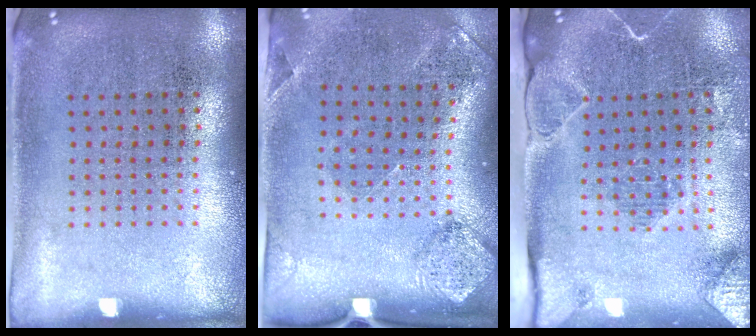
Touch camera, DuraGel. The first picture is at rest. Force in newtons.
{"total": 1.7, "press": 1.3, "slide": 1.2}
{"total": 2.1, "press": 2.1, "slide": 0.5}